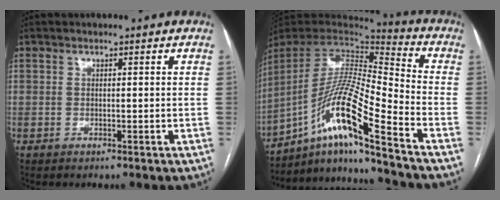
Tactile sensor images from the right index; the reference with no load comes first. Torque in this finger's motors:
{"motor_torque": [1.16, -0.98, 0.43, 0.21]}